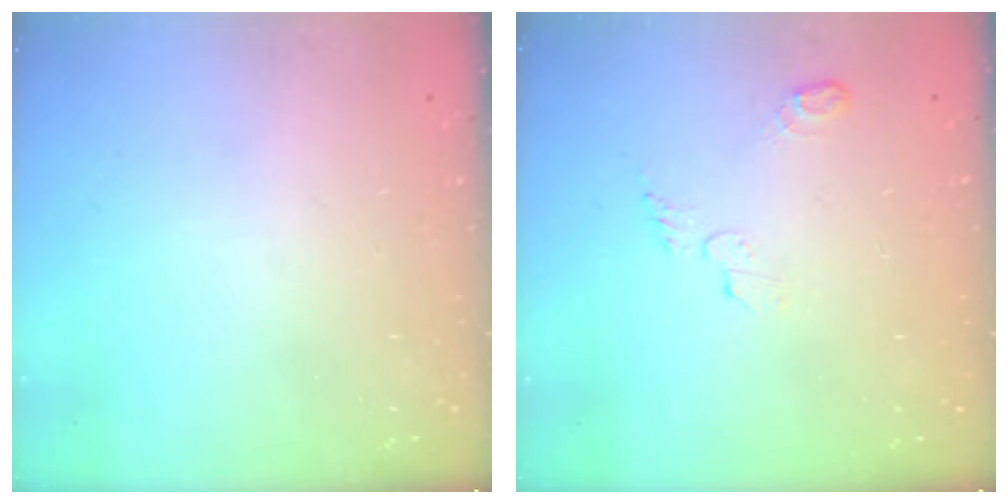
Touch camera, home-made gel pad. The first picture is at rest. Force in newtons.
{"total": 5.4, "press": 5.4, "slide": 0.5}